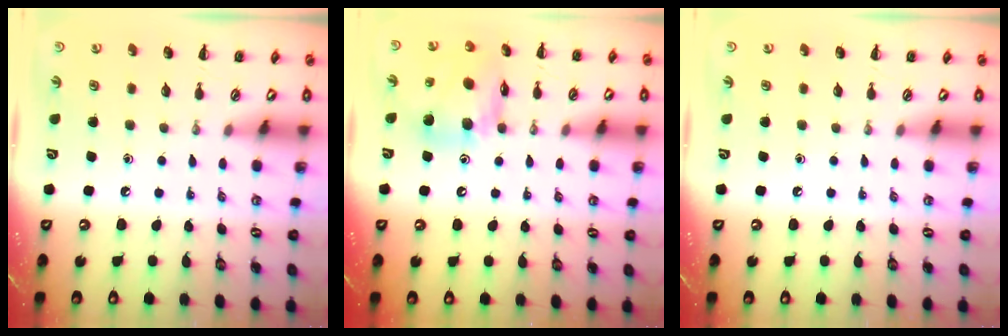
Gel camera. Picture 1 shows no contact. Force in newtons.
{"total": 13.4, "press": 12.9, "slide": 3.7}
{"total": 0.0}